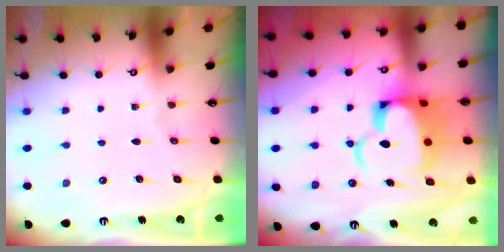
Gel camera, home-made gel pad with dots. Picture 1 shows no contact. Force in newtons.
{"total": 9.3, "press": 9.1, "slide": 2.0}